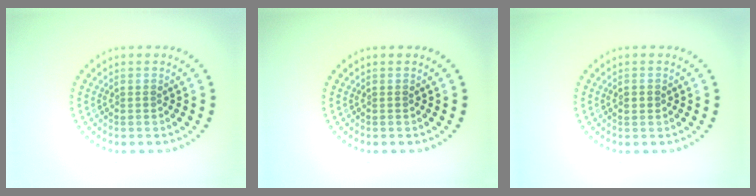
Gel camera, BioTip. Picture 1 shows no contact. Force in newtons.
{"total": 0.0}
{"total": 1.3, "press": 1.3, "slide": 0.2}